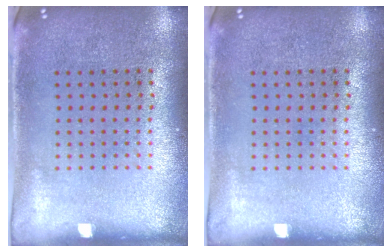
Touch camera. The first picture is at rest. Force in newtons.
{"total": 0.0}